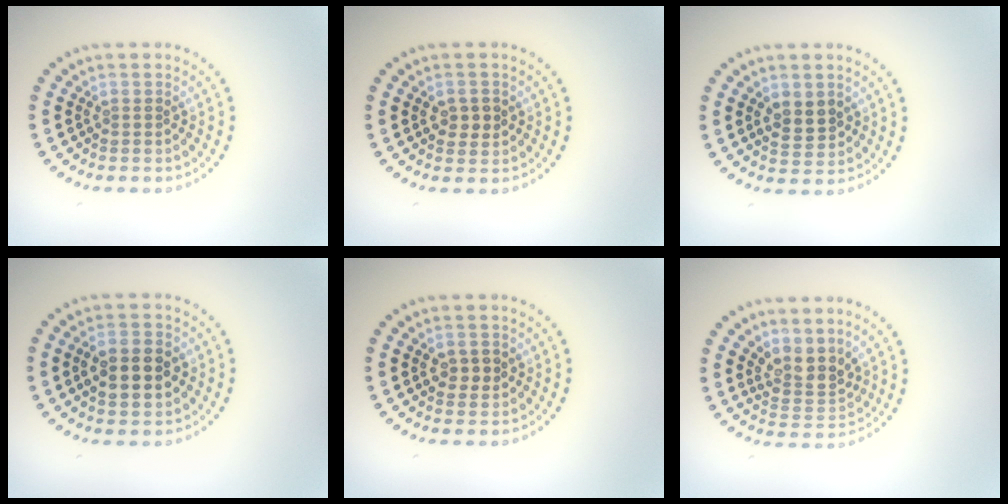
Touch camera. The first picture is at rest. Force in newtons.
{"total": 1.9, "press": 1.9, "slide": 0.2}
{"total": 2.4, "press": 2.4, "slide": 0.5}
{"total": 4.6, "press": 4.6, "slide": 0.2}
{"total": 1.9, "press": 1.9, "slide": 0.2}
{"total": 3.1, "press": 2.4, "slide": 1.9}